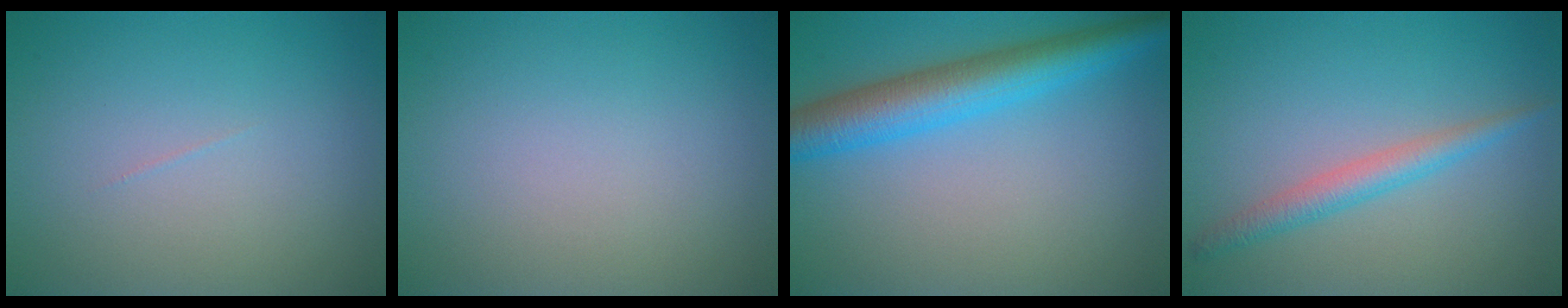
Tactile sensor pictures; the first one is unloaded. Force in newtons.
{"total": 0.0}
{"total": 6.2, "press": 6.2, "slide": 0.1}
{"total": 2.4, "press": 2.4, "slide": 0.0}